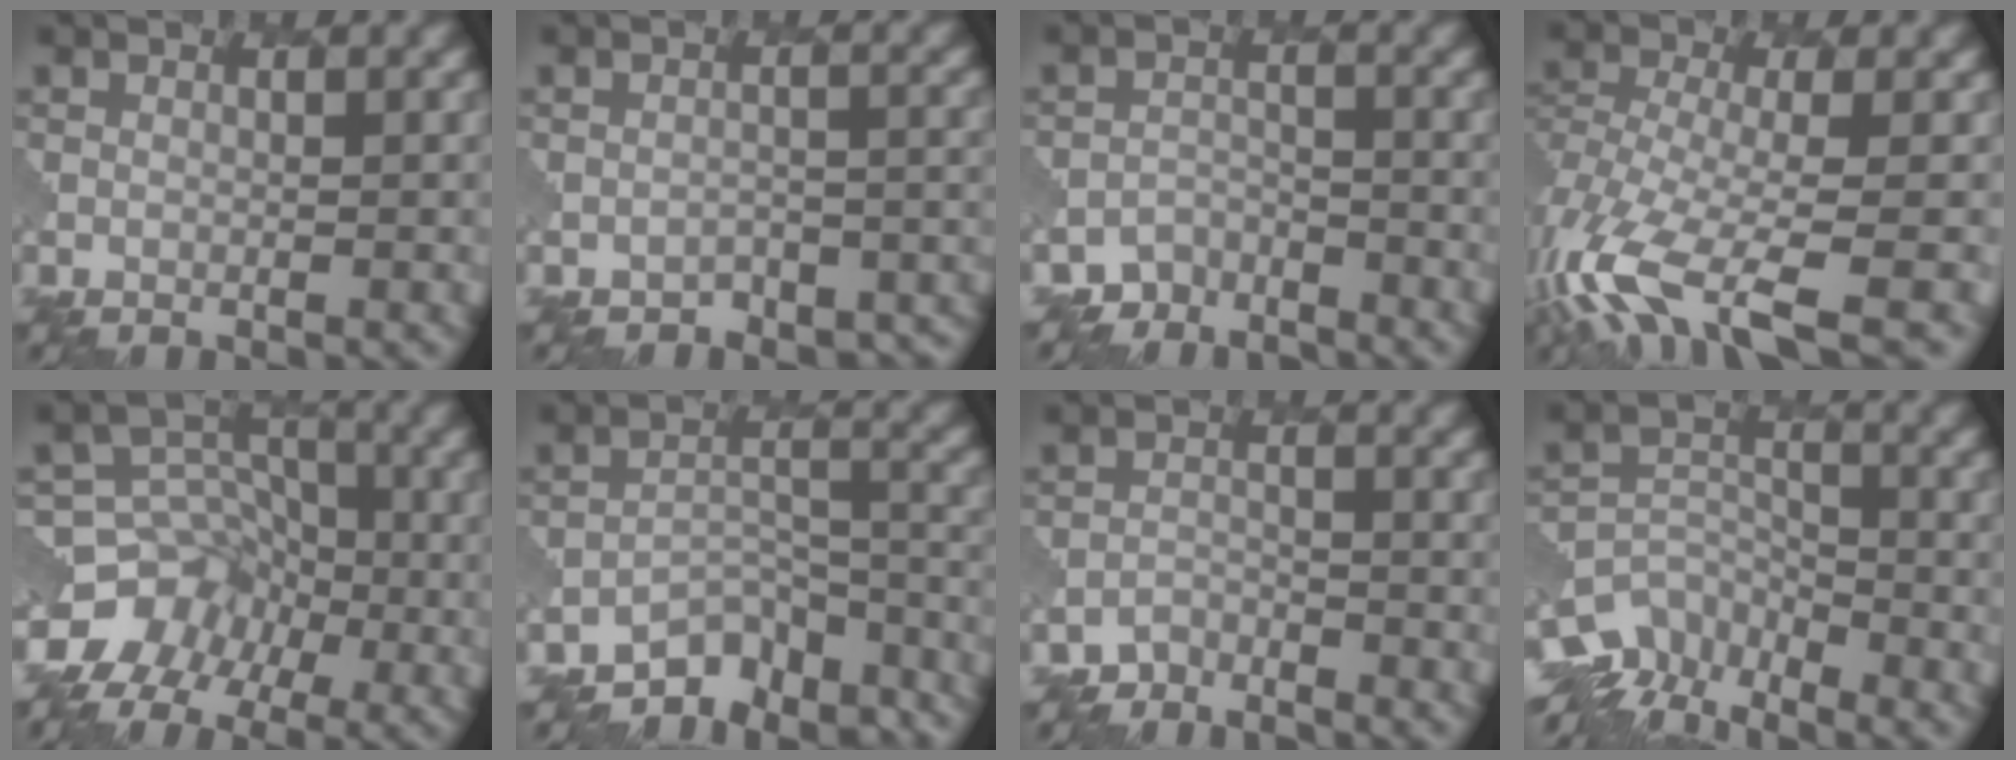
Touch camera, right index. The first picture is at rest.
{"total": 3.4, "force": [-3.1, 1.2, 0.4], "torque": [-0.007, -0.007, -0.032]}
{"total": 3.8, "force": [-3.5, 1.0, -0.7], "torque": [0.012, -0.005, -0.064]}
{"total": 10.2, "force": [-5.7, 3.7, 7.7], "torque": [-0.174, -0.017, -0.099]}
{"total": 9.3, "force": [-5.0, 7.7, 1.7], "torque": [-0.022, -0.004, -0.098]}
{"total": 8.2, "force": [-7.1, 3.2, 2.6], "torque": [-0.031, -0.012, -0.101]}
{"total": 2.6, "force": [-2.5, 0.4, -0.6], "torque": [0.007, -0.004, -0.047]}
{"total": 7.1, "force": [-6.4, 2.6, 1.7], "torque": [-0.030, -0.013, -0.113]}